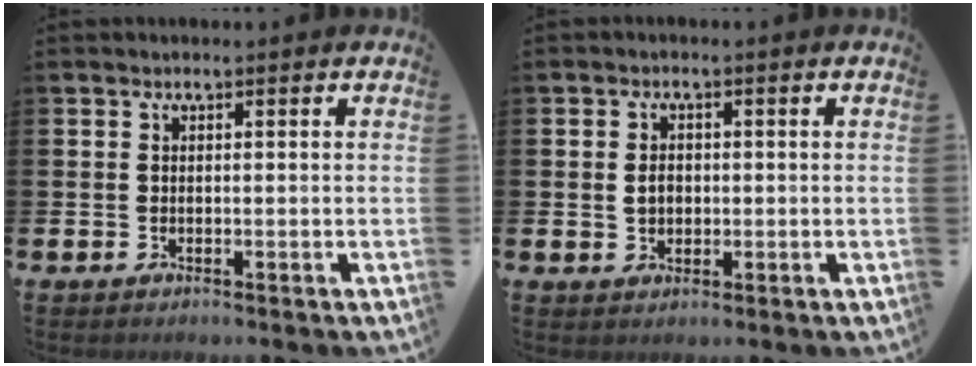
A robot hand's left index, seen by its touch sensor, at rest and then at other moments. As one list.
[{"total": 2.2, "force": [0.1, 1.8, 1.3], "torque": [-0.015, 0.003, -0.003]}]